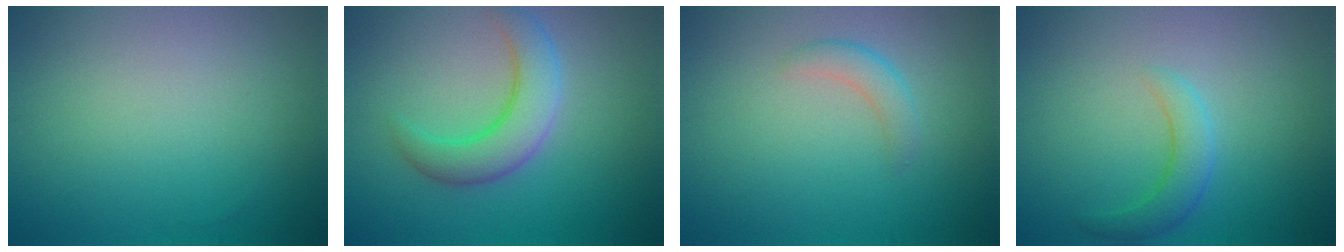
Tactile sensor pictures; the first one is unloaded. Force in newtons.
{"total": 4.7, "press": 4.7, "slide": 0.3}
{"total": 1.8, "press": 1.8, "slide": 0.0}
{"total": 2.6, "press": 2.6, "slide": 0.1}